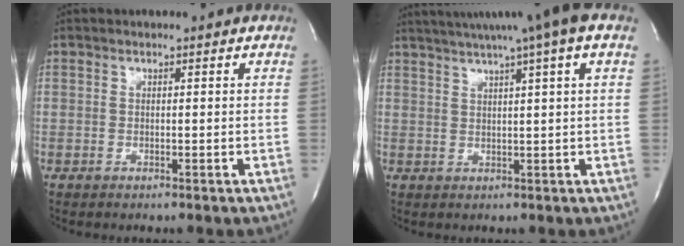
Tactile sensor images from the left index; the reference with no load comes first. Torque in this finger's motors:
{"motor_torque": [0.71, -0.83, 0.71, 0.21]}